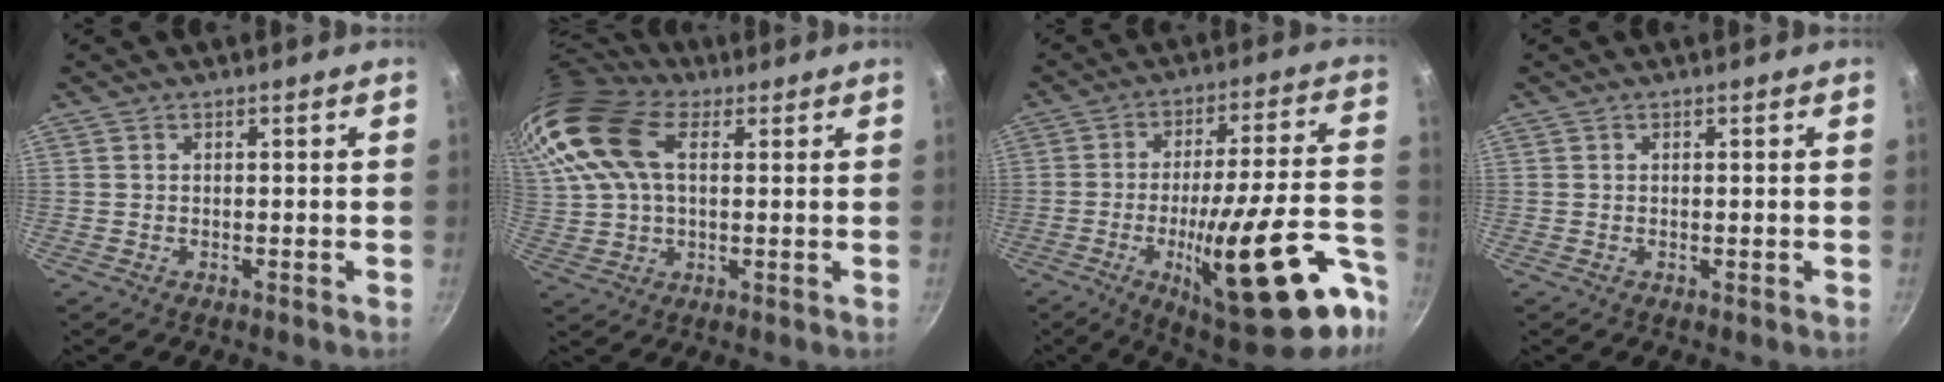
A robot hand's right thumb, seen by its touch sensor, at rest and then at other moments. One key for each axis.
{"total": 18.4, "fx": 7.1, "fy": 11.1, "fz": 12.9, "tx": -0.270, "ty": 0.009, "tz": 0.131}
{"total": 27.1, "fx": -11.1, "fy": 7.5, "fz": 23.5, "tx": -0.303, "ty": 0.035, "tz": -0.154}
{"total": 0.0}